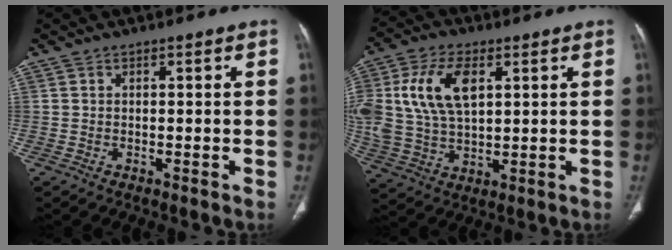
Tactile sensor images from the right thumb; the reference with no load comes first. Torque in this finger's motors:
{"motor_torque": [1.33, 1.38, 1.35, 0.48, 0.32]}